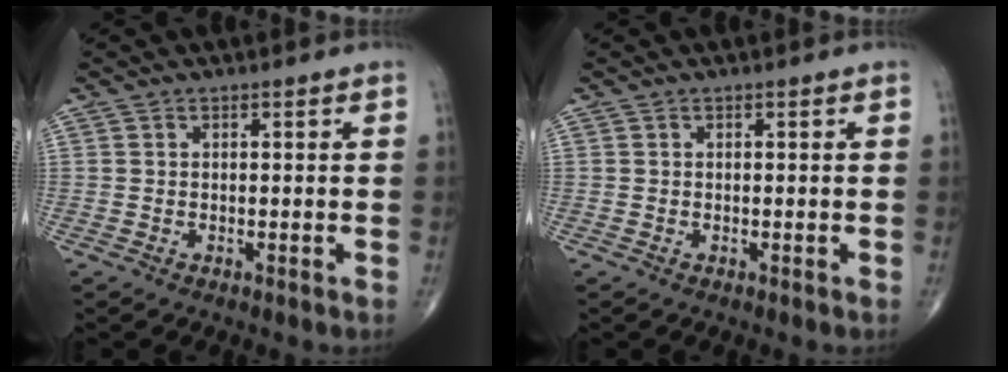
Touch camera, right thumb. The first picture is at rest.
{"total": 0.0}